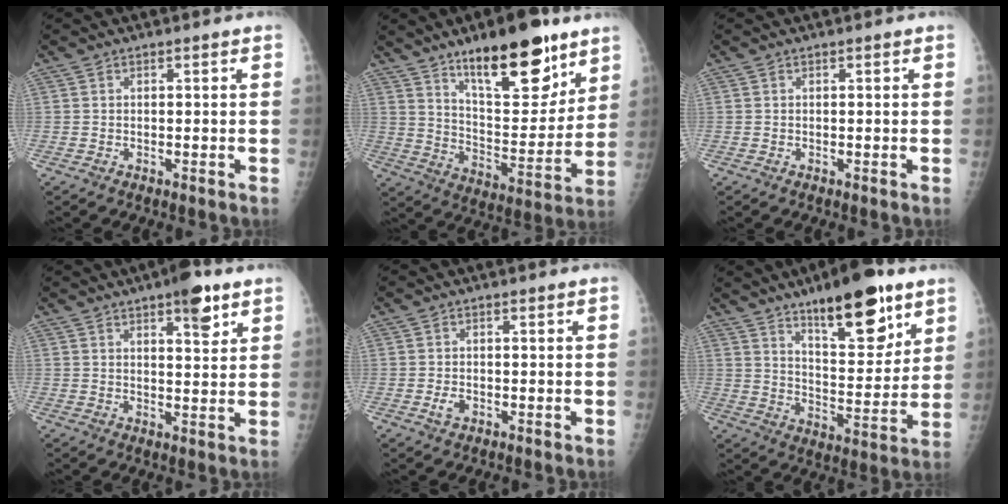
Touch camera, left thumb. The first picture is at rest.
{"total": 20.2, "force": [13.0, 7.4, 13.6], "torque": [-0.161, -0.079, 0.213]}
{"total": 0.0}
{"total": 6.9, "force": [4.2, 2.2, 5.1], "torque": [-0.057, -0.020, 0.055]}
{"total": 1.8, "force": [-0.6, 1.3, 1.2], "torque": [-0.020, 0.001, -0.010]}
{"total": 17.7, "force": [11.0, 6.2, 12.4], "torque": [-0.144, -0.067, 0.177]}